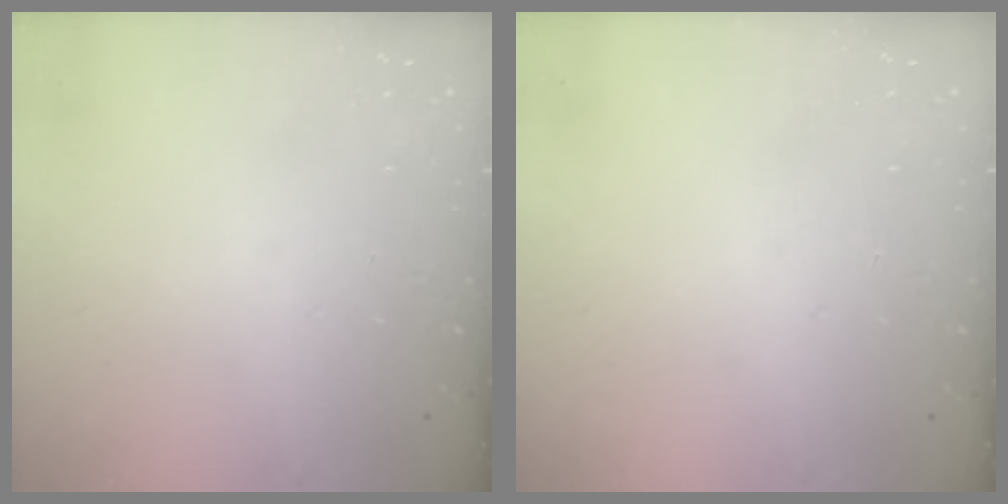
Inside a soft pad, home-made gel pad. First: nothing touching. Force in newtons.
{"total": 0.0}